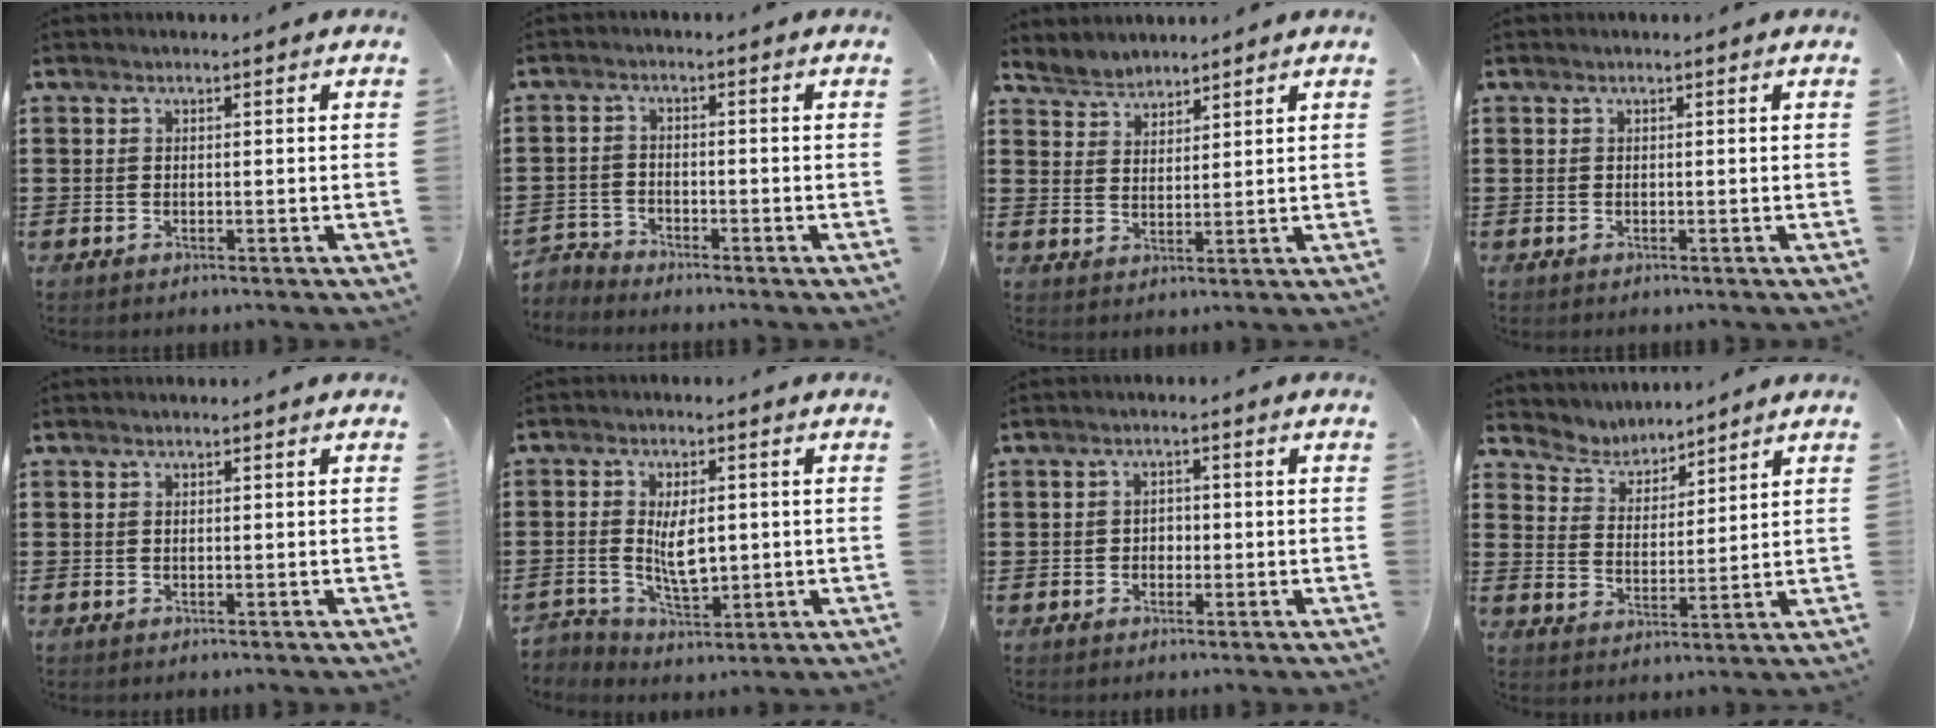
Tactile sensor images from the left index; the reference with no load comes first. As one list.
[{"total": 3.1, "force": [-3.1, 0.5, -0.2], "torque": [-0.018, -0.002, -0.070]}, {"total": 3.1, "force": [2.9, 0.9, -0.6], "torque": [-0.002, -0.006, 0.055]}, {"total": 0.0}, {"total": 0.0}, {"total": 5.3, "force": [-0.3, 3.2, 4.2], "torque": [-0.073, 0.006, -0.007]}, {"total": 1.6, "force": [-0.4, 1.4, 0.7], "torque": [-0.018, 0.005, -0.012]}, {"total": 4.4, "force": [4.2, 1.2, -0.4], "torque": [-0.019, -0.019, 0.072]}]